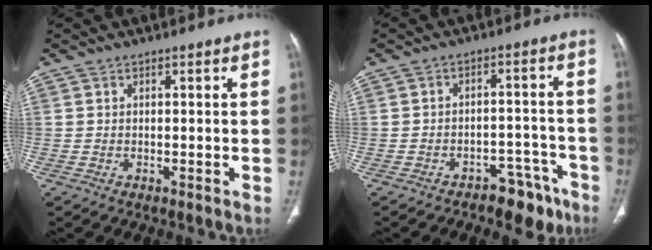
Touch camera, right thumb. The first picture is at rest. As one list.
[{"total": 7.8, "force": [-5.7, 4.2, 3.3], "torque": [-0.019, 0.056, -0.077]}]